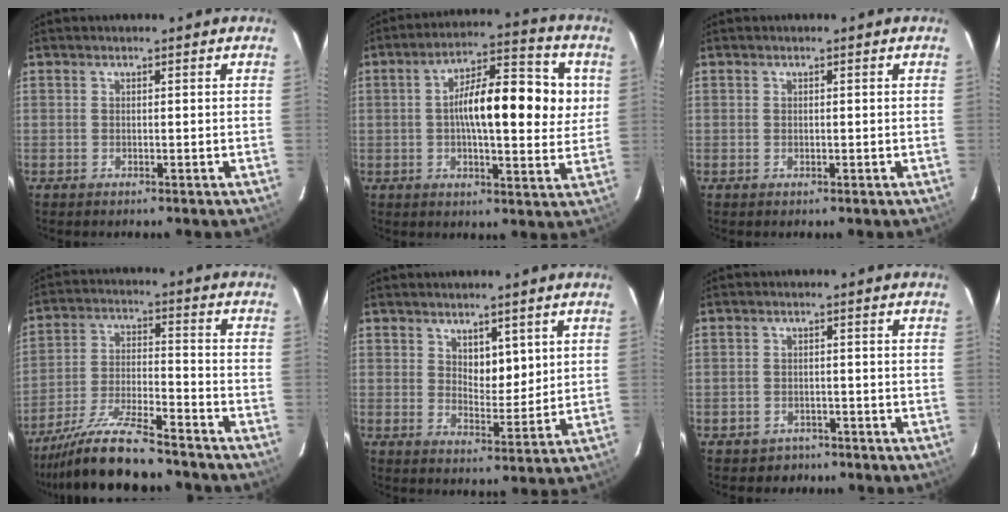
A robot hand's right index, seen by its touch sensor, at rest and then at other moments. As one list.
[{"total": 15.7, "force": [2.5, 5.4, 14.6], "torque": [-0.235, 0.023, 0.028]}, {"total": 0.0}, {"total": 15.7, "force": [-13.8, 2.1, 7.2], "torque": [-0.151, -0.023, -0.233]}, {"total": 5.3, "force": [2.9, 3.0, 3.3], "torque": [-0.043, -0.007, 0.051]}, {"total": 4.0, "force": [-2.7, 2.9, 0.2], "torque": [-0.014, 0.012, -0.036]}]